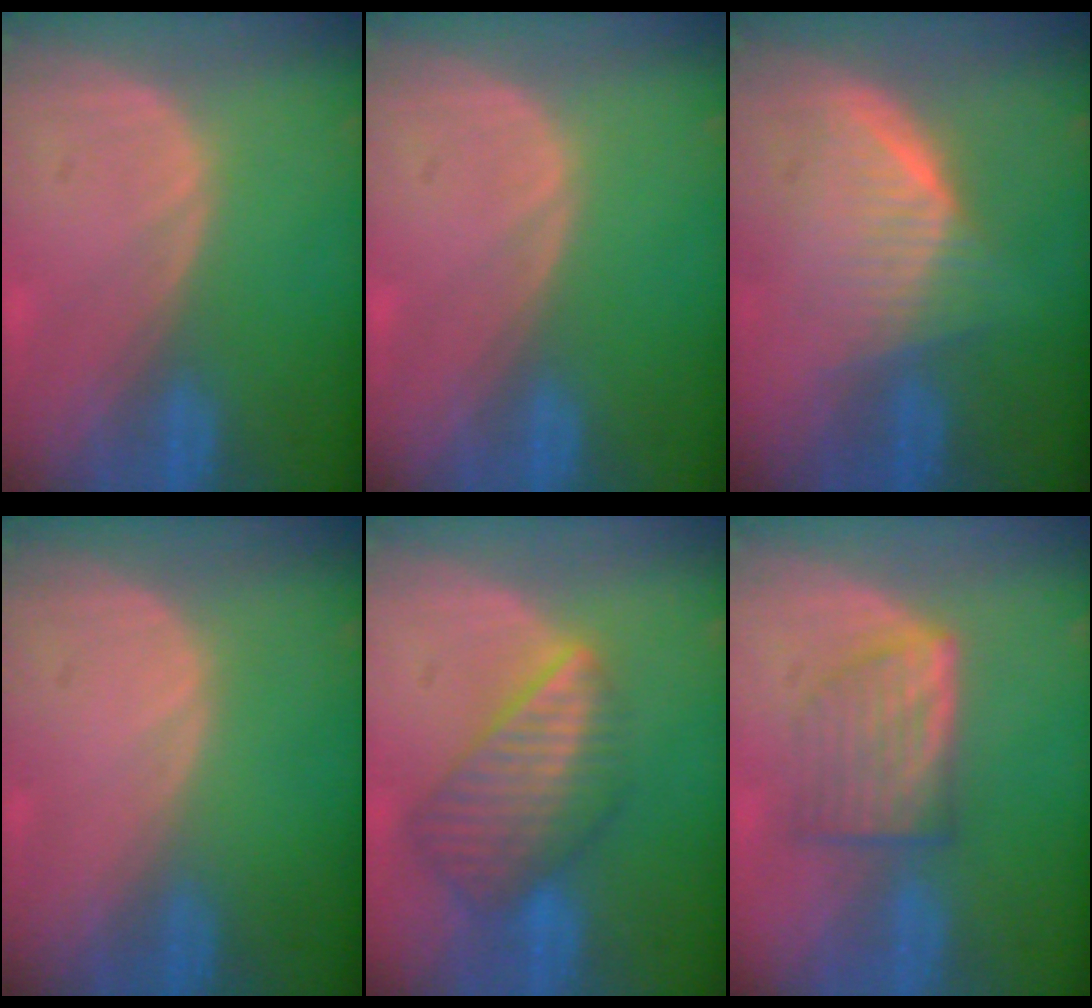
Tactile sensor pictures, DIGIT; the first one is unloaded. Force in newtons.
{"total": 0.0}
{"total": 5.8, "press": 5.8, "slide": 0.5}
{"total": 0.0}
{"total": 8.4, "press": 7.5, "slide": 3.8}
{"total": 6.1, "press": 5.8, "slide": 1.7}